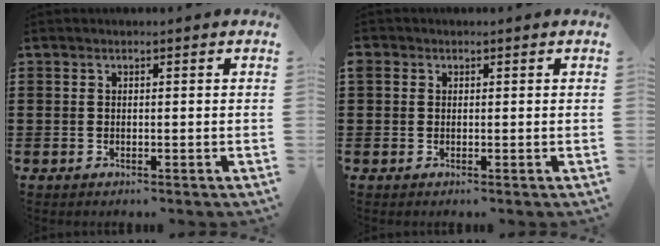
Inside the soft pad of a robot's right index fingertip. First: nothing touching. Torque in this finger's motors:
{"motor_torque": [1.10, 1.04, 0.67, 0.13]}